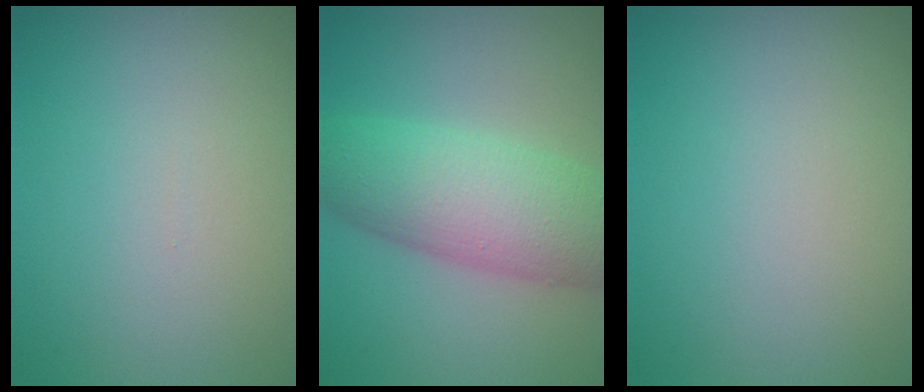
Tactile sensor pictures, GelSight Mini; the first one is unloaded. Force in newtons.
{"total": 8.1, "press": 8.1, "slide": 0.1}
{"total": 0.0}